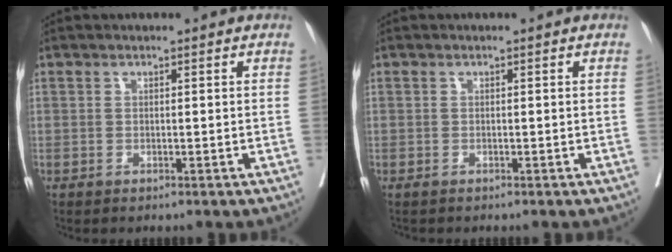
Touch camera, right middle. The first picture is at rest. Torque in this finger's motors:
{"motor_torque": [0.01, -0.03, -0.01, 0.00]}